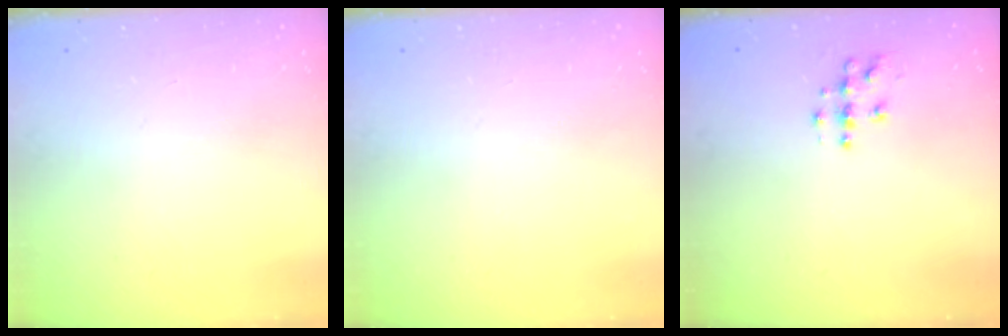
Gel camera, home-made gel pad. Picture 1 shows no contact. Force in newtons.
{"total": 0.6, "press": 0.0, "slide": 0.6}
{"total": 5.9, "press": 5.9, "slide": 0.2}